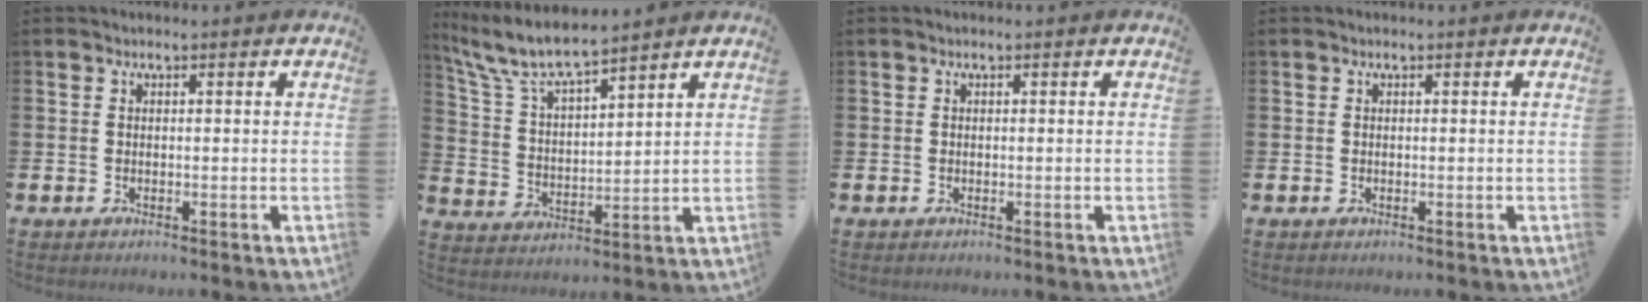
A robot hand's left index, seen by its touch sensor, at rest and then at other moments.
{"total": 7.7, "force": [7.0, 0.8, 3.1], "torque": [-0.088, -0.041, 0.121]}
{"total": 0.0}
{"total": 0.0}